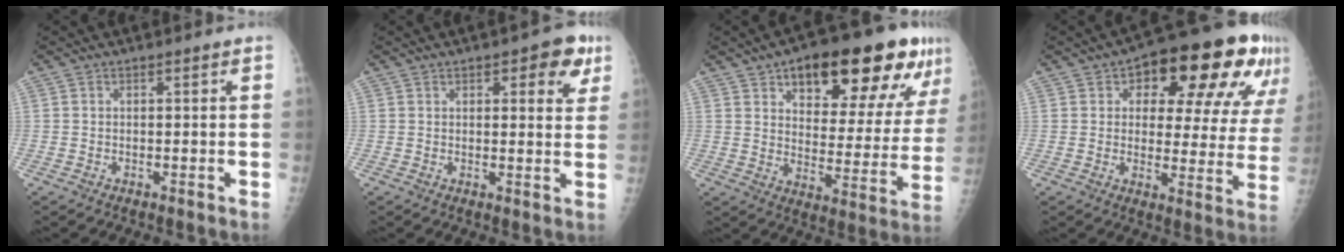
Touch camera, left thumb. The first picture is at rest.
{"total": 6.8, "force": [3.4, 3.0, 5.1], "torque": [-0.031, -0.009, 0.033]}
{"total": 23.8, "force": [13.5, 9.4, 17.3], "torque": [-0.194, -0.025, 0.198]}
{"total": 21.7, "force": [10.6, 10.2, 16.0], "torque": [-0.164, -0.003, 0.141]}